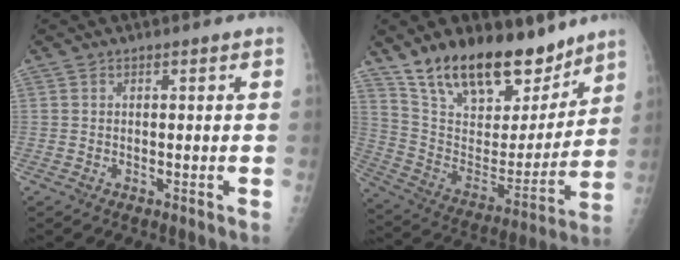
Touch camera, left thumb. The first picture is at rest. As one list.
[{"total": 23.5, "force": [17.3, 10.7, 11.7], "torque": [-0.159, -0.080, 0.297]}]